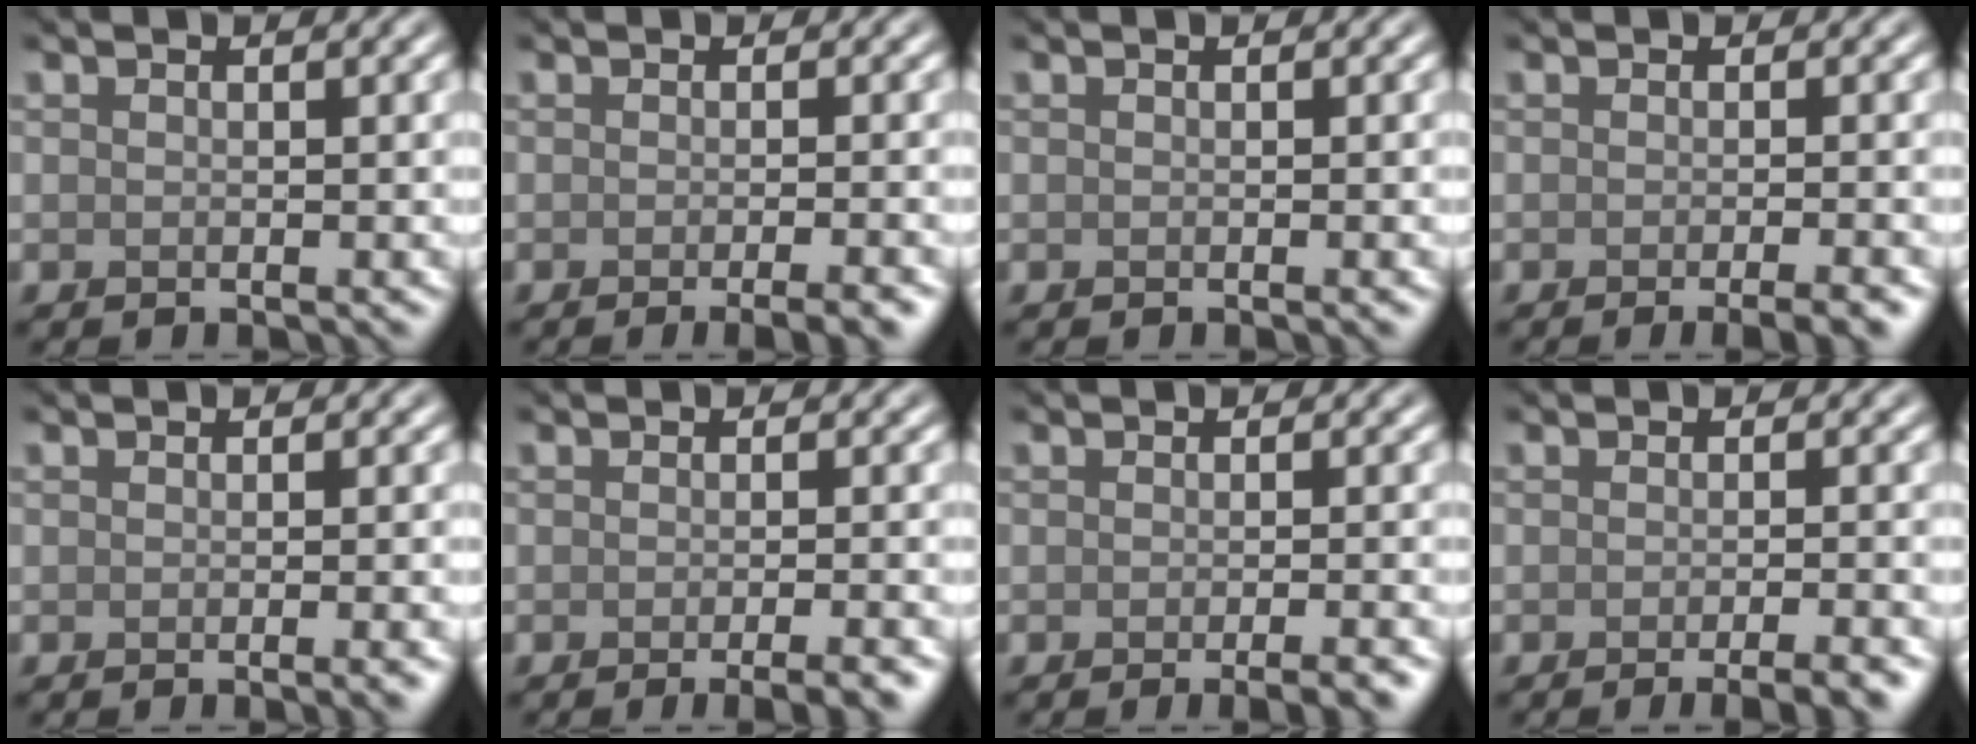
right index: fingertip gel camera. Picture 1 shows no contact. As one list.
[{"total": 3.6, "force": [-1.8, 1.1, 3.0], "torque": [-0.012, 0.004, -0.021]}, {"total": 0.6, "force": [-0.2, 0.1, 0.5], "torque": [-0.003, 0.001, -0.004]}, {"total": 3.5, "force": [-1.7, 1.0, 2.9], "torque": [-0.013, 0.003, -0.023]}, {"total": 2.6, "force": [-0.8, 0.8, 2.4], "torque": [-0.013, -0.002, -0.009]}, {"total": 4.0, "force": [-2.1, 1.2, 3.2], "torque": [-0.016, 0.005, -0.024]}, {"total": 3.5, "force": [-1.9, 1.0, 2.8], "torque": [-0.014, 0.005, -0.022]}, {"total": 4.5, "force": [-2.6, 1.2, 3.5], "torque": [-0.024, 0.007, -0.031]}]